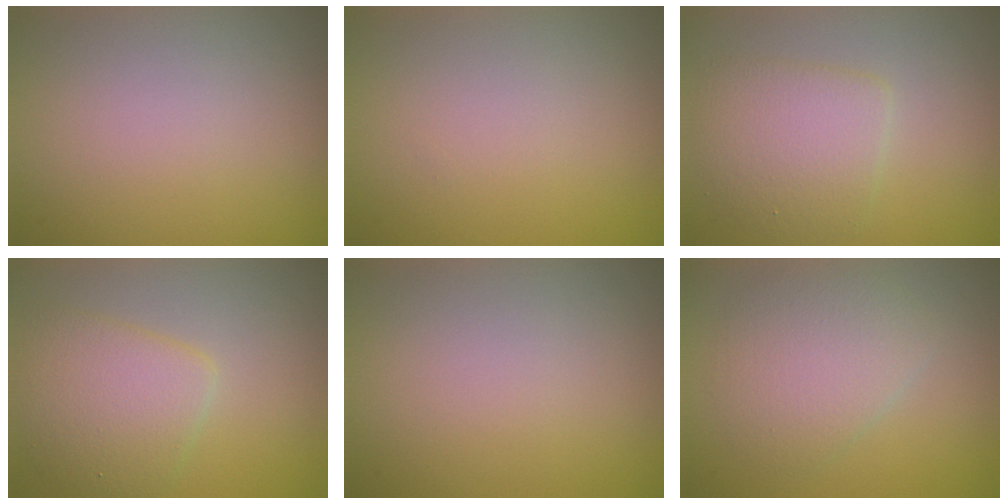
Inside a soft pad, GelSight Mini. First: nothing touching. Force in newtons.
{"total": 0.0}
{"total": 4.0, "press": 4.0, "slide": 0.2}
{"total": 4.3, "press": 4.3, "slide": 0.2}
{"total": 0.0}
{"total": 3.7, "press": 3.7, "slide": 0.2}